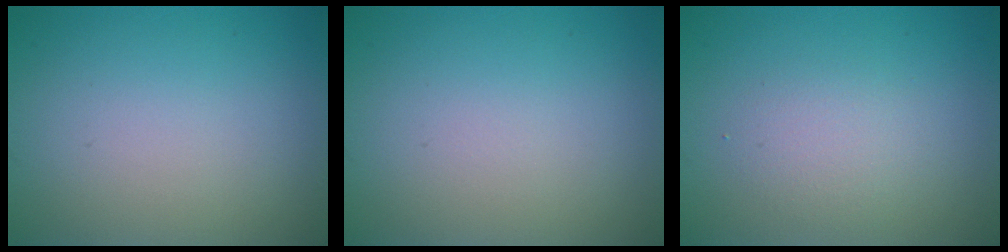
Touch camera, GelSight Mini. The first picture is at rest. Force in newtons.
{"total": 0.0}
{"total": 2.0, "press": 2.0, "slide": 0.1}